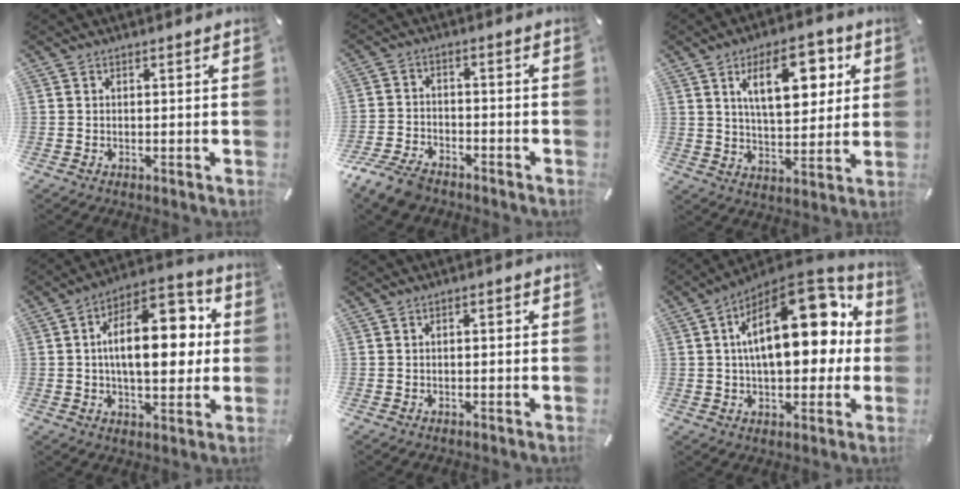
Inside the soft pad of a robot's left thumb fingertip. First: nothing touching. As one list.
[{"total": 7.3, "force": [-5.9, 3.2, 2.8], "torque": [-0.069, 0.022, -0.114]}, {"total": 15.2, "force": [6.3, 7.8, 11.5], "torque": [-0.172, -0.007, 0.104]}, {"total": 18.5, "force": [2.8, 9.8, 15.5], "torque": [-0.239, -0.004, 0.041]}, {"total": 1.0, "force": [-0.4, 0.6, 0.7], "torque": [-0.015, 0.003, -0.008]}, {"total": 22.8, "force": [5.7, 12.2, 18.4], "torque": [-0.274, -0.033, 0.090]}]